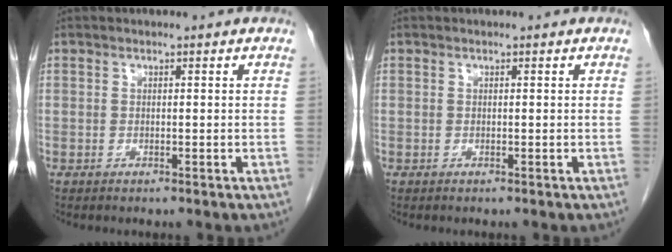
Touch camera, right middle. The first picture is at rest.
{"total": 0.0}